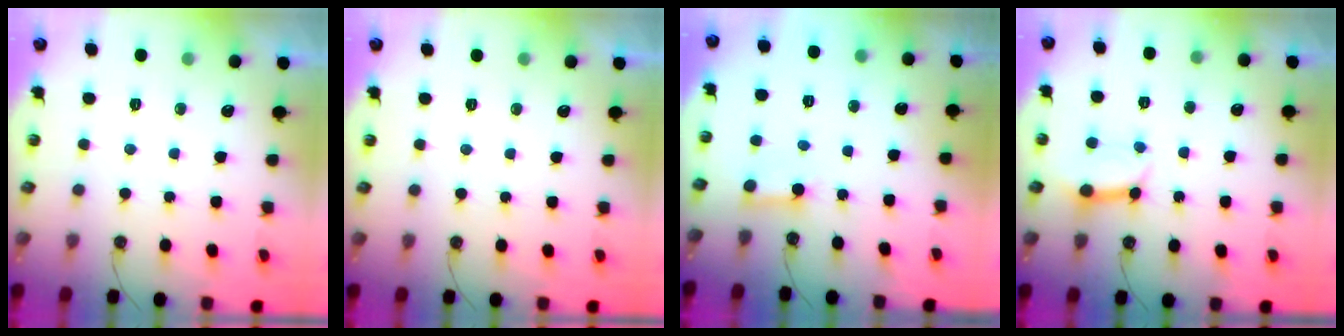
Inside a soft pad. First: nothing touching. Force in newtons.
{"total": 0.0}
{"total": 3.4, "press": 3.4, "slide": 0.5}
{"total": 10.1, "press": 10.1, "slide": 1.2}